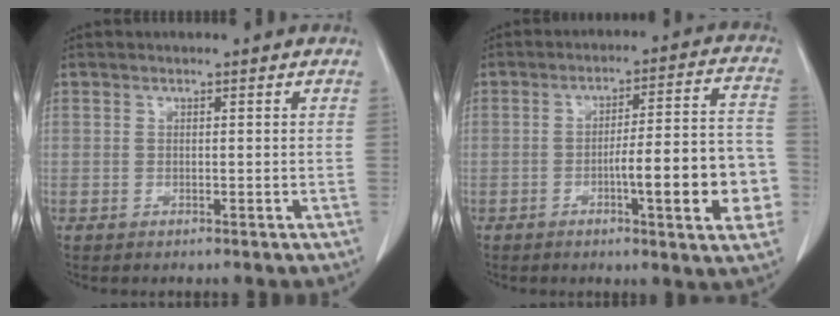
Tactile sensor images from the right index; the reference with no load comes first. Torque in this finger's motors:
{"motor_torque": [1.79, -0.34, 0.77, 0.14]}